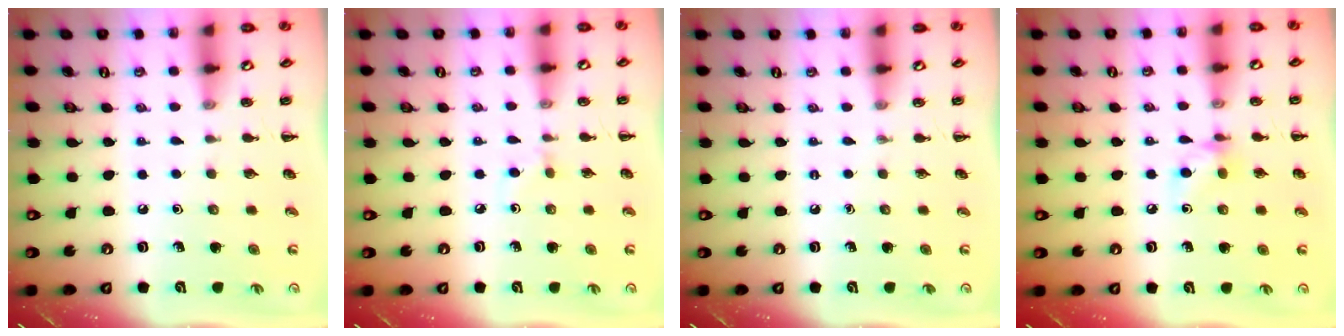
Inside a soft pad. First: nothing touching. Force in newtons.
{"total": 2.7, "press": 2.5, "slide": 1.0}
{"total": 0.0}
{"total": 5.8, "press": 5.7, "slide": 0.6}